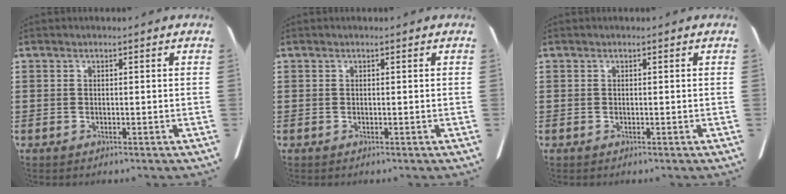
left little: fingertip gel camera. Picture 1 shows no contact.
{"total": 0.0}
{"total": 0.0}